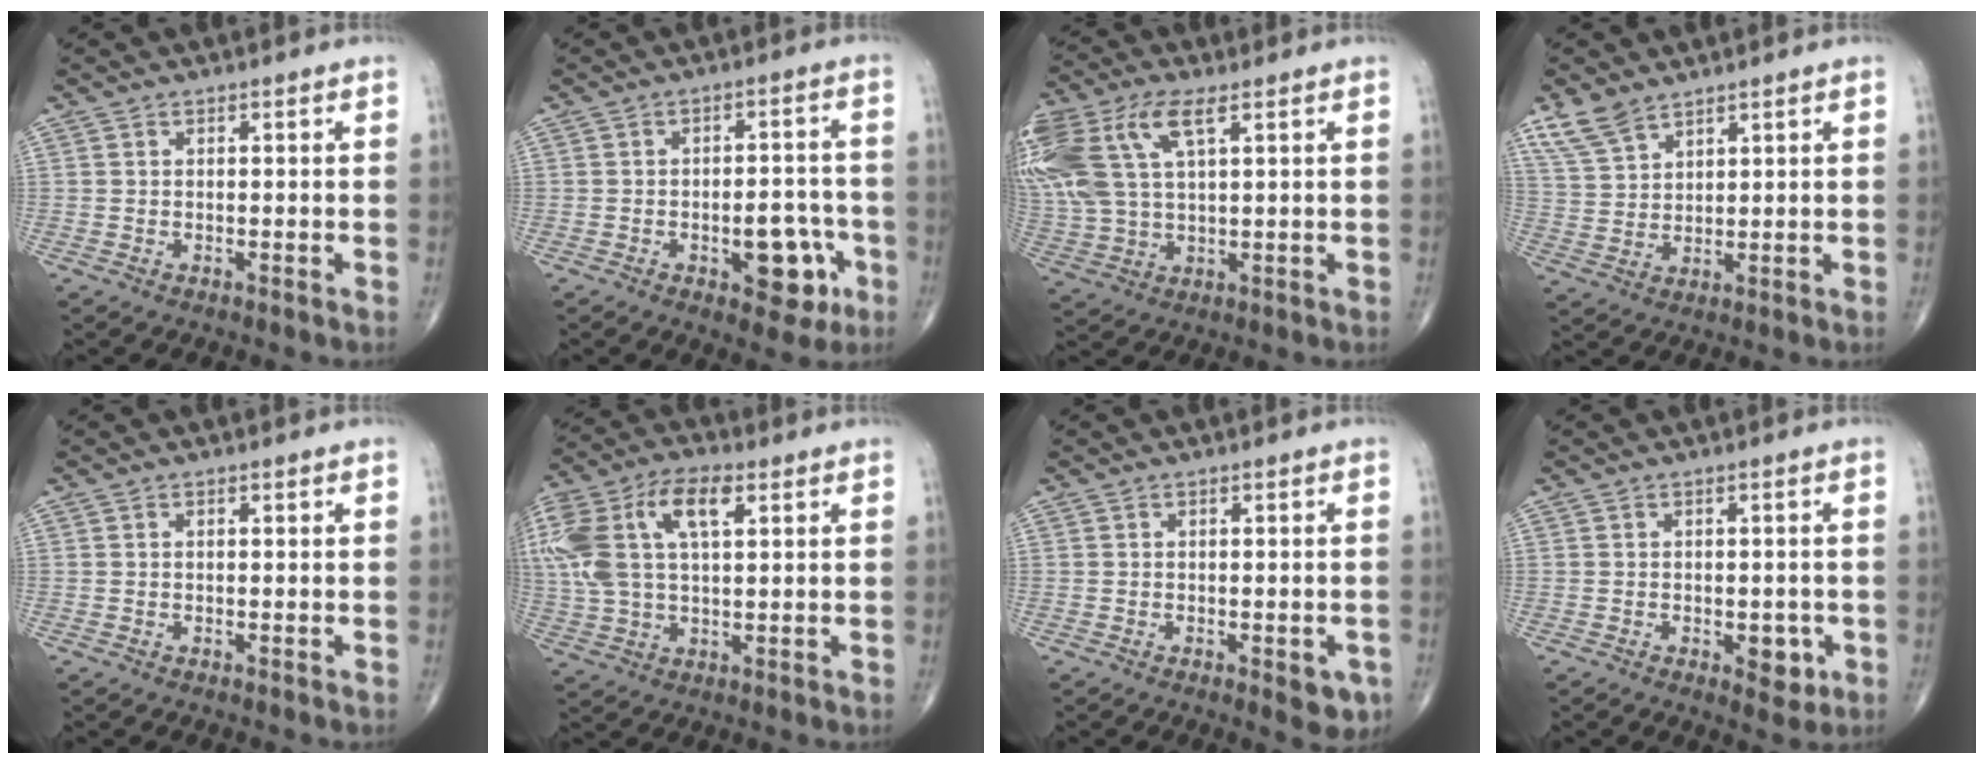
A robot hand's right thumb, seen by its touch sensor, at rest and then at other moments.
{"total": 9.7, "force": [-3.5, 5.0, 7.6], "torque": [-0.069, 0.026, -0.038]}
{"total": 19.5, "force": [7.5, 9.6, 15.2], "torque": [-0.386, 0.017, 0.146]}
{"total": 6.5, "force": [4.9, 3.0, 2.9], "torque": [-0.055, -0.014, 0.107]}
{"total": 0.0}
{"total": 19.6, "force": [5.9, 10.1, 15.7], "torque": [-0.366, 0.028, 0.106]}
{"total": 4.2, "force": [-1.6, 1.9, 3.5], "torque": [-0.025, 0.000, -0.013]}
{"total": 4.4, "force": [-1.3, 2.5, 3.3], "torque": [-0.021, 0.000, -0.012]}